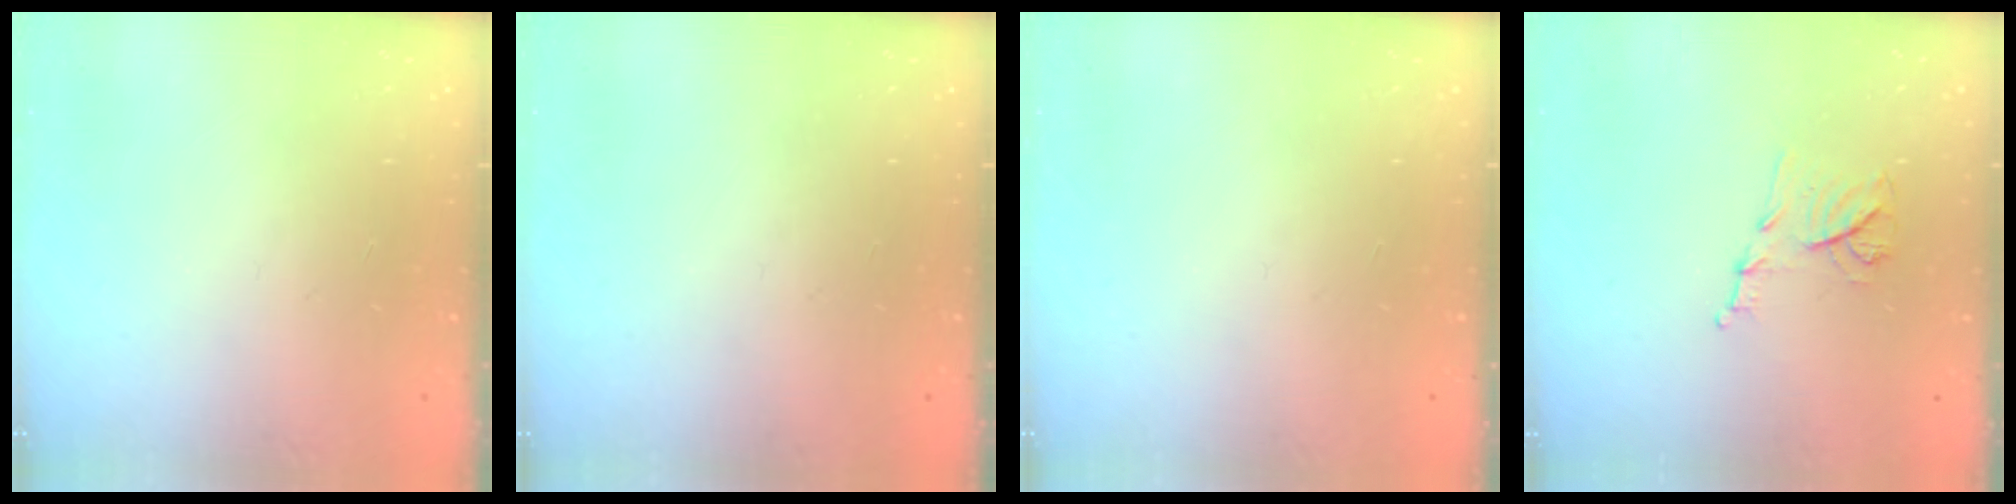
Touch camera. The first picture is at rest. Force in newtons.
{"total": 0.0}
{"total": 0.0}
{"total": 8.8, "press": 8.7, "slide": 1.0}